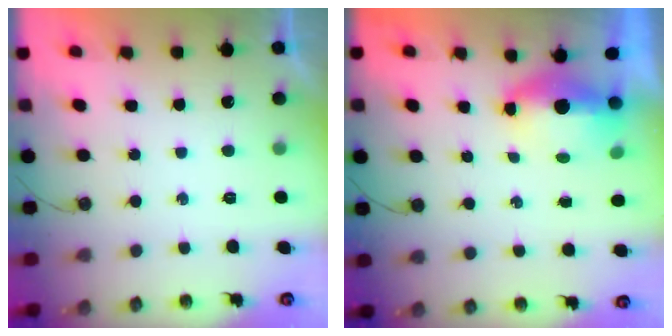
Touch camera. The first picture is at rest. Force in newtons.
{"total": 6.0, "press": 5.8, "slide": 1.2}